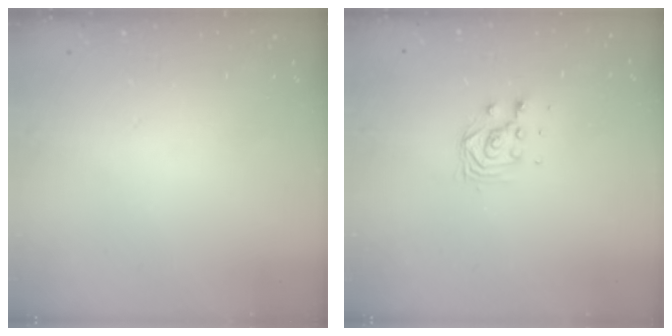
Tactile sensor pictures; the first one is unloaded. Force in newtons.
{"total": 4.7, "press": 4.6, "slide": 0.6}